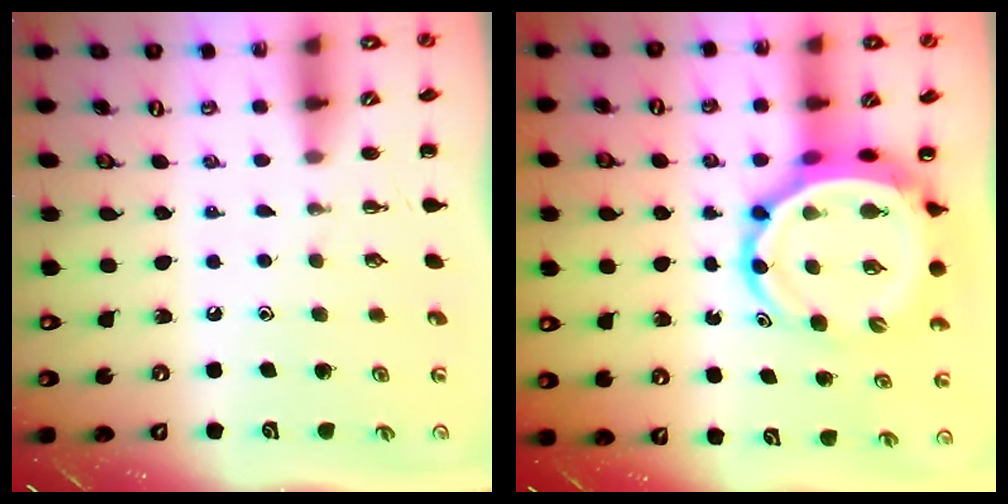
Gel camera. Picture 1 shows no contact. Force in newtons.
{"total": 9.0, "press": 8.6, "slide": 2.7}